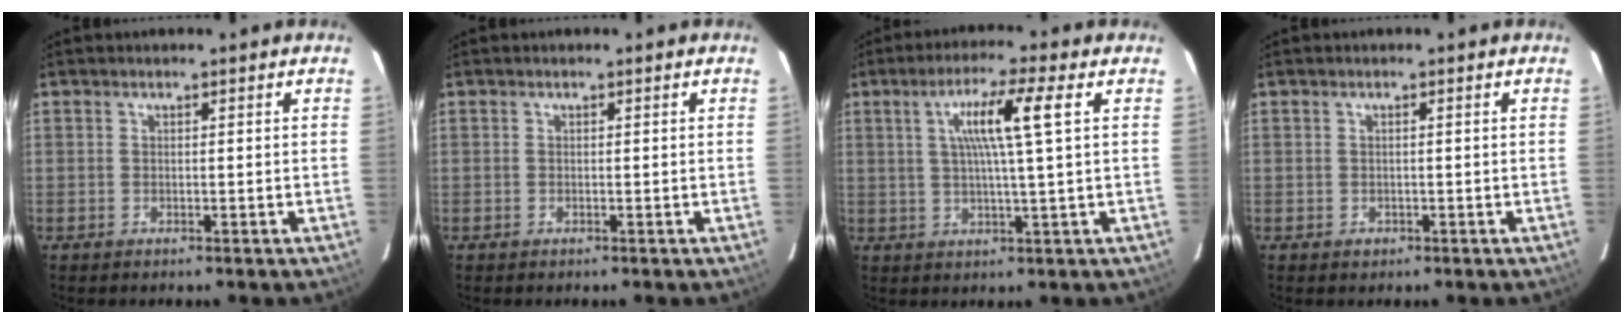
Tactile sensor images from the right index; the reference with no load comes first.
{"total": 0.0}
{"total": 8.5, "force": [2.3, -0.7, 8.1], "torque": [-0.148, 0.009, 0.041]}
{"total": 0.8, "force": [-0.3, 0.7, 0.2], "torque": [-0.003, 0.002, -0.002]}